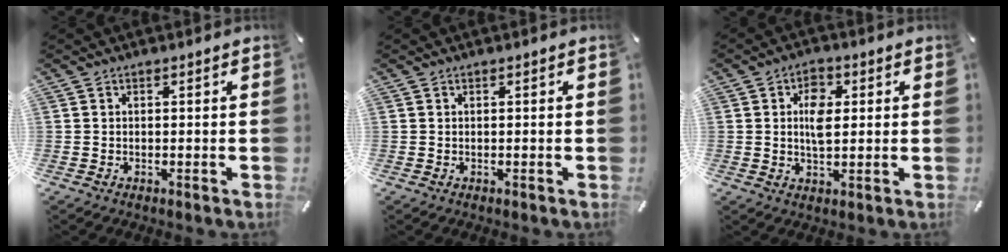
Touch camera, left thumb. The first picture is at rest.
{"total": 0.0}
{"total": 6.8, "force": [1.2, 4.1, 5.2], "torque": [-0.076, -0.001, 0.015]}